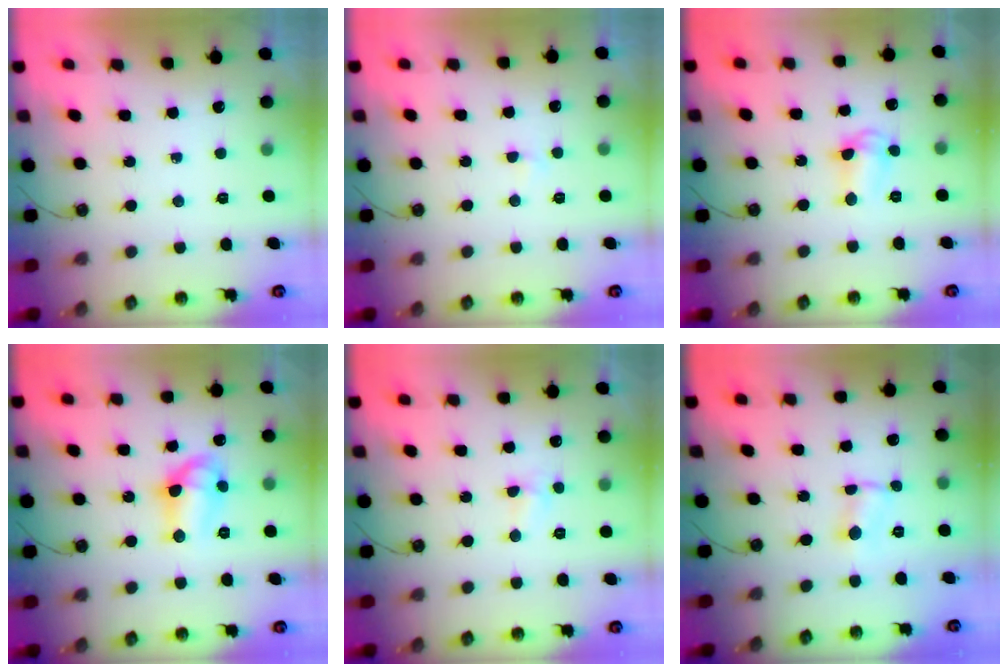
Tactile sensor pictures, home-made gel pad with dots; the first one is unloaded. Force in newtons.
{"total": 2.3, "press": 2.3, "slide": 0.4}
{"total": 6.4, "press": 5.5, "slide": 3.3}
{"total": 10.0, "press": 10.0, "slide": 0.5}
{"total": 3.8, "press": 3.8, "slide": 0.6}
{"total": 1.9, "press": 1.9, "slide": 0.2}